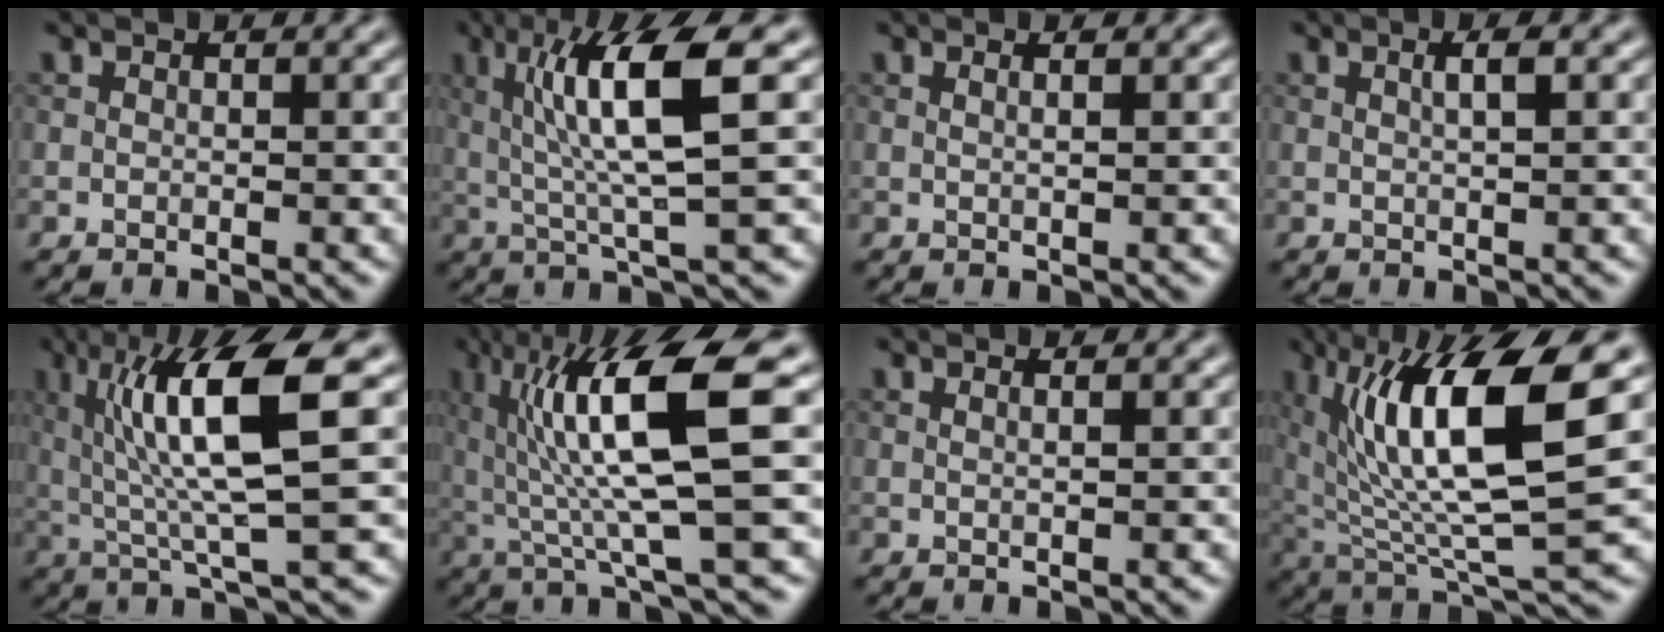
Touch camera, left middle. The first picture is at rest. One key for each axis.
{"total": 7.8, "fx": 1.5, "fy": 1.0, "fz": 7.6, "tx": -0.139, "ty": 0.003, "tz": 0.029}
{"total": 1.4, "fx": 0.7, "fy": 0.5, "fz": 1.1, "tx": -0.004, "ty": -0.002, "tz": -0.003}
{"total": 1.5, "fx": 0.5, "fy": 0.3, "fz": 1.4, "tx": -0.023, "ty": 0.005, "tz": 0.005}
{"total": 9.6, "fx": 2.0, "fy": 1.6, "fz": 9.3, "tx": -0.153, "ty": -0.002, "tz": 0.038}
{"total": 11.1, "fx": 1.9, "fy": 1.9, "fz": 10.7, "tx": -0.179, "ty": 0.003, "tz": 0.039}
{"total": 1.1, "fx": 0.6, "fy": 0.4, "fz": 0.8, "tx": -0.003, "ty": -0.003, "tz": -0.002}
{"total": 12.2, "fx": 2.9, "fy": 3.0, "fz": 11.5, "tx": -0.200, "ty": 0.002, "tz": 0.057}